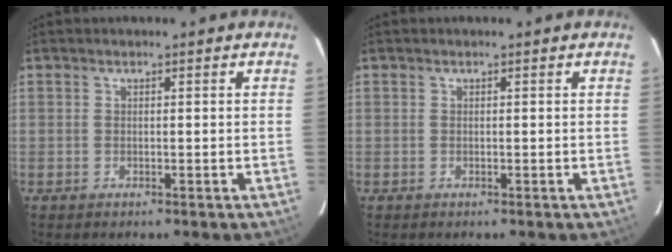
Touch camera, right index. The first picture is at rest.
{"total": 0.0}